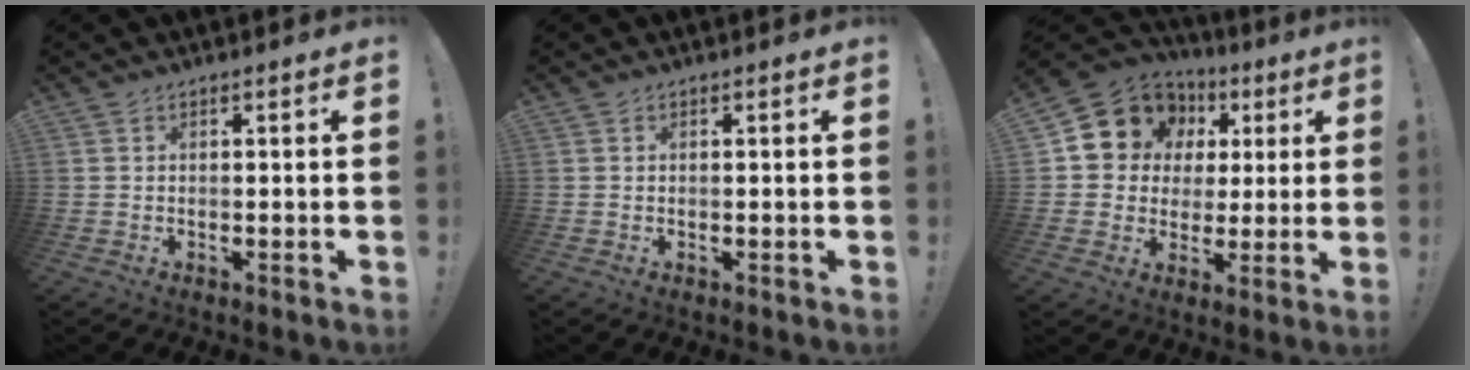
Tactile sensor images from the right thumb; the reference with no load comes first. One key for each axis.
{"total": 0.0}
{"total": 12.4, "fx": 5.7, "fy": 10.5, "fz": 3.5, "tx": -0.051, "ty": -0.034, "tz": 0.120}